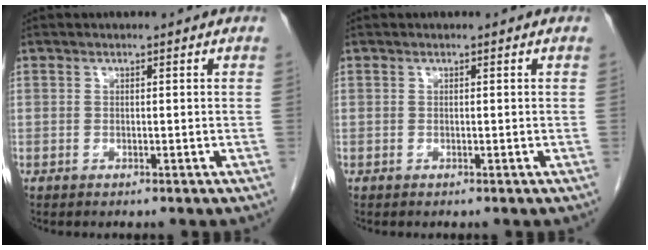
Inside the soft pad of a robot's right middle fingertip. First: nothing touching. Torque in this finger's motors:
{"motor_torque": [0.00, 0.00, 0.00, -0.01]}